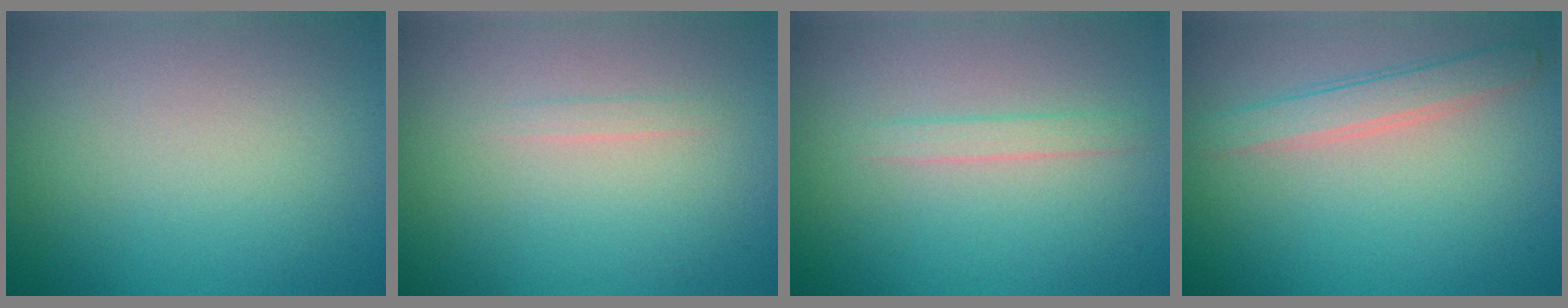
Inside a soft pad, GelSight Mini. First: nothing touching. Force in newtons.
{"total": 0.6, "press": 0.6, "slide": 0.0}
{"total": 1.2, "press": 1.2, "slide": 0.0}
{"total": 2.5, "press": 2.4, "slide": 0.1}